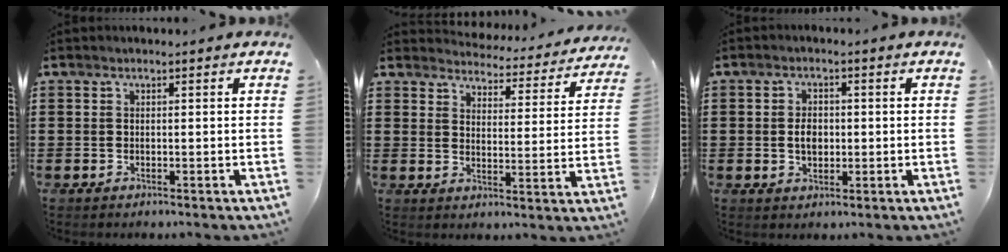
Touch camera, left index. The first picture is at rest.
{"total": 4.3, "force": [4.2, 0.1, 0.0], "torque": [-0.019, -0.041, 0.069]}
{"total": 3.2, "force": [0.0, 2.0, 2.5], "torque": [-0.042, 0.002, -0.002]}